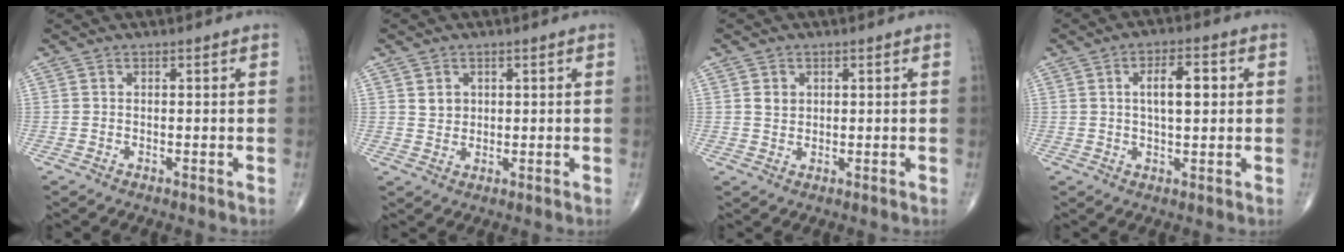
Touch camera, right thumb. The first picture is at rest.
{"total": 2.7, "force": [1.0, 2.2, 1.1], "torque": [-0.008, -0.007, 0.021]}
{"total": 2.3, "force": [0.7, 1.9, 1.1], "torque": [-0.011, -0.004, 0.015]}
{"total": 6.7, "force": [1.3, 2.8, 6.0], "torque": [-0.088, 0.004, 0.018]}